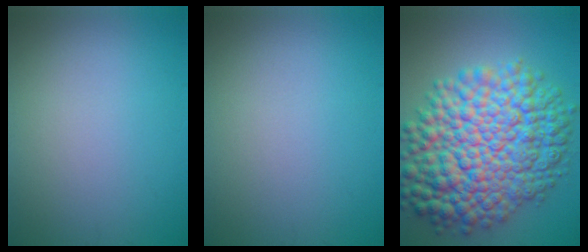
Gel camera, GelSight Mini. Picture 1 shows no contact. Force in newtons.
{"total": 0.0}
{"total": 14.1, "press": 14.1, "slide": 0.3}